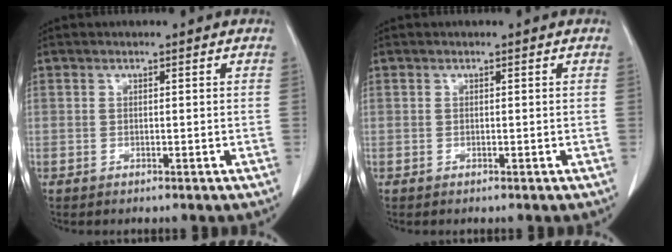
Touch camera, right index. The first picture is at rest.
{"total": 0.0}